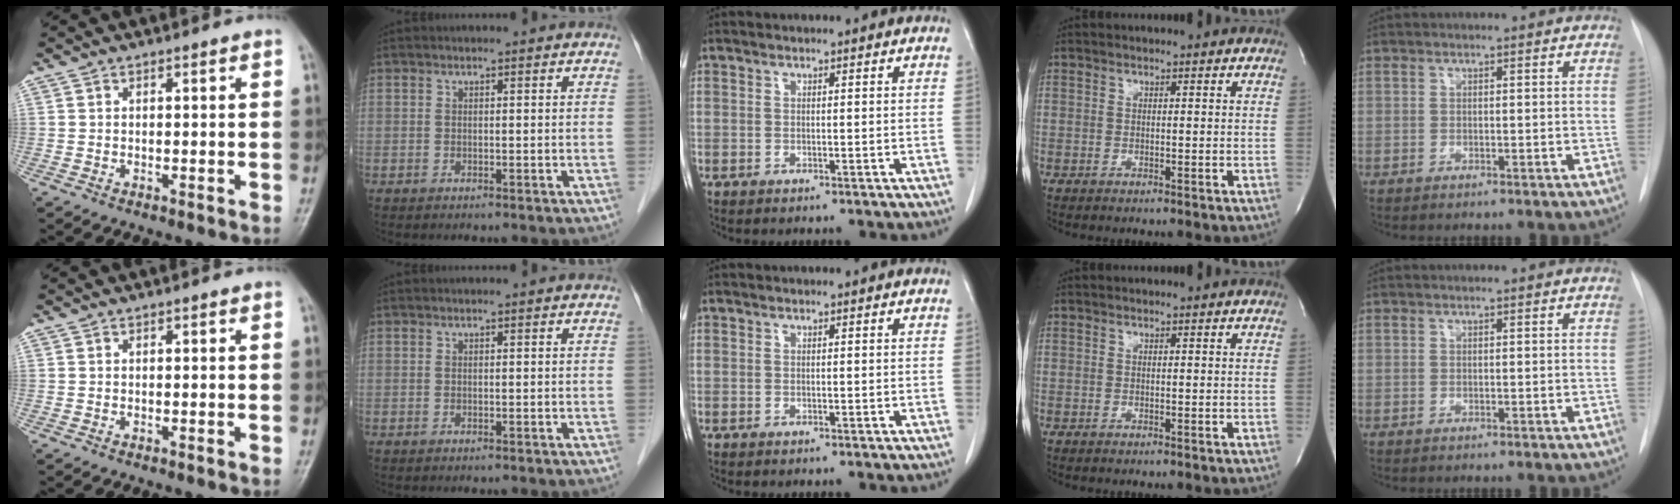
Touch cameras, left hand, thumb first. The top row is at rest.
{}